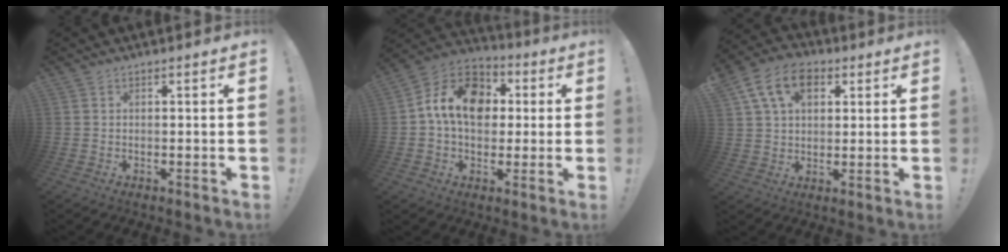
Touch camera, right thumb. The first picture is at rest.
{"total": 15.3, "force": [2.4, 11.4, 9.8], "torque": [-0.145, 0.012, 0.050]}
{"total": 13.2, "force": [5.4, 8.9, 8.0], "torque": [-0.128, -0.002, 0.104]}